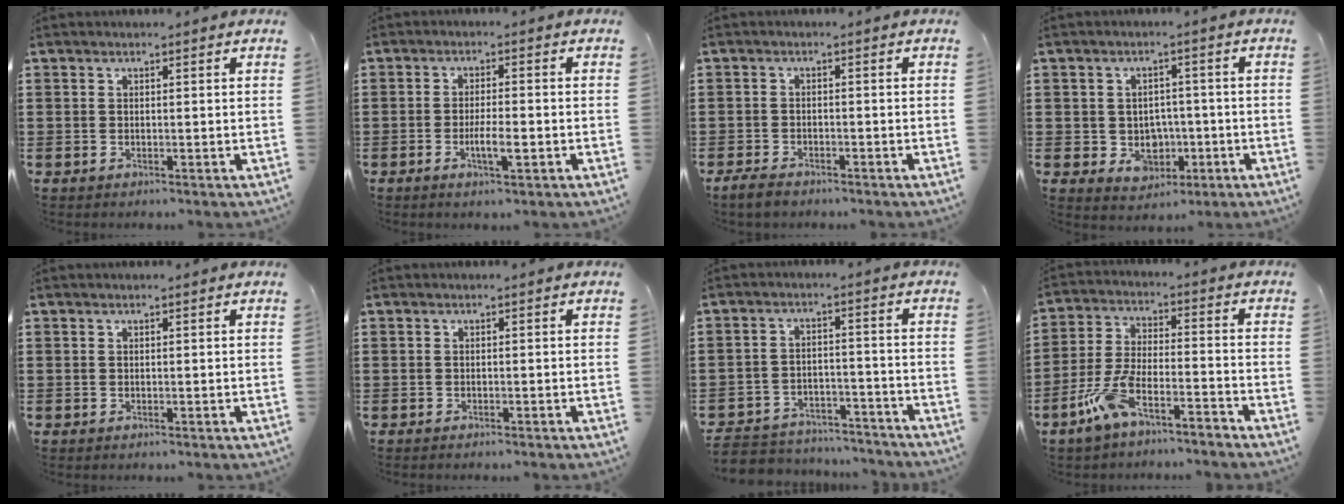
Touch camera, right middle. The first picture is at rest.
{"total": 4.0, "force": [-1.5, 1.0, 3.6], "torque": [-0.059, 0.004, -0.026]}
{"total": 2.2, "force": [-1.9, 1.0, 0.7], "torque": [-0.024, 0.005, -0.041]}
{"total": 4.5, "force": [-0.8, 4.1, 1.4], "torque": [-0.023, 0.002, -0.016]}
{"total": 0.0}
{"total": 0.6, "force": [-0.6, 0.1, 0.0], "torque": [-0.001, 0.000, -0.013]}
{"total": 5.2, "force": [-5.1, 1.1, 0.3], "torque": [-0.018, 0.008, -0.108]}
{"total": 7.6, "force": [-6.0, 1.4, 4.4], "torque": [-0.114, -0.006, -0.121]}